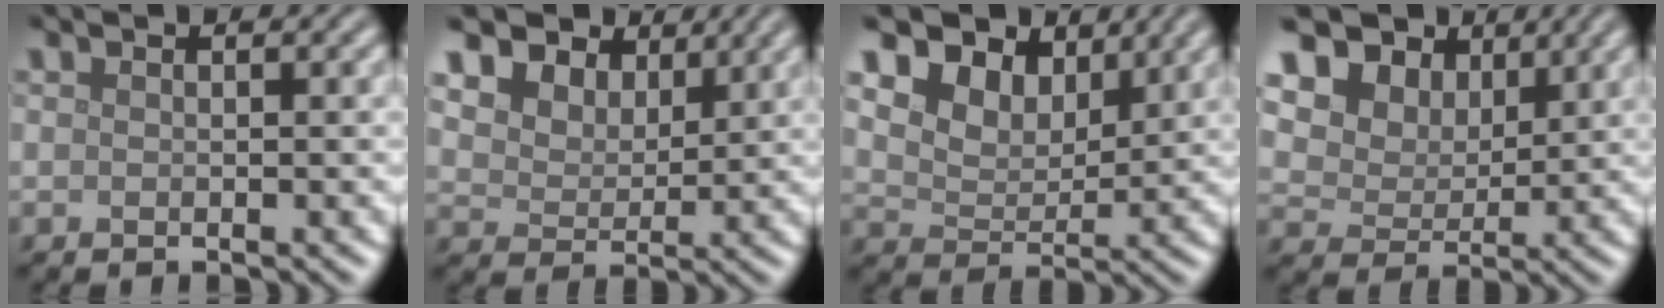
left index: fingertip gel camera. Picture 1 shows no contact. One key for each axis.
{"total": 9.6, "fx": 6.1, "fy": 6.3, "fz": 3.9, "tx": -0.097, "ty": 0.014, "tz": 0.105}
{"total": 8.3, "fx": 5.3, "fy": 5.1, "fz": 3.8, "tx": -0.096, "ty": 0.002, "tz": 0.097}
{"total": 12.7, "fx": 7.1, "fy": 8.6, "fz": 6.1, "tx": -0.130, "ty": 0.021, "tz": 0.127}